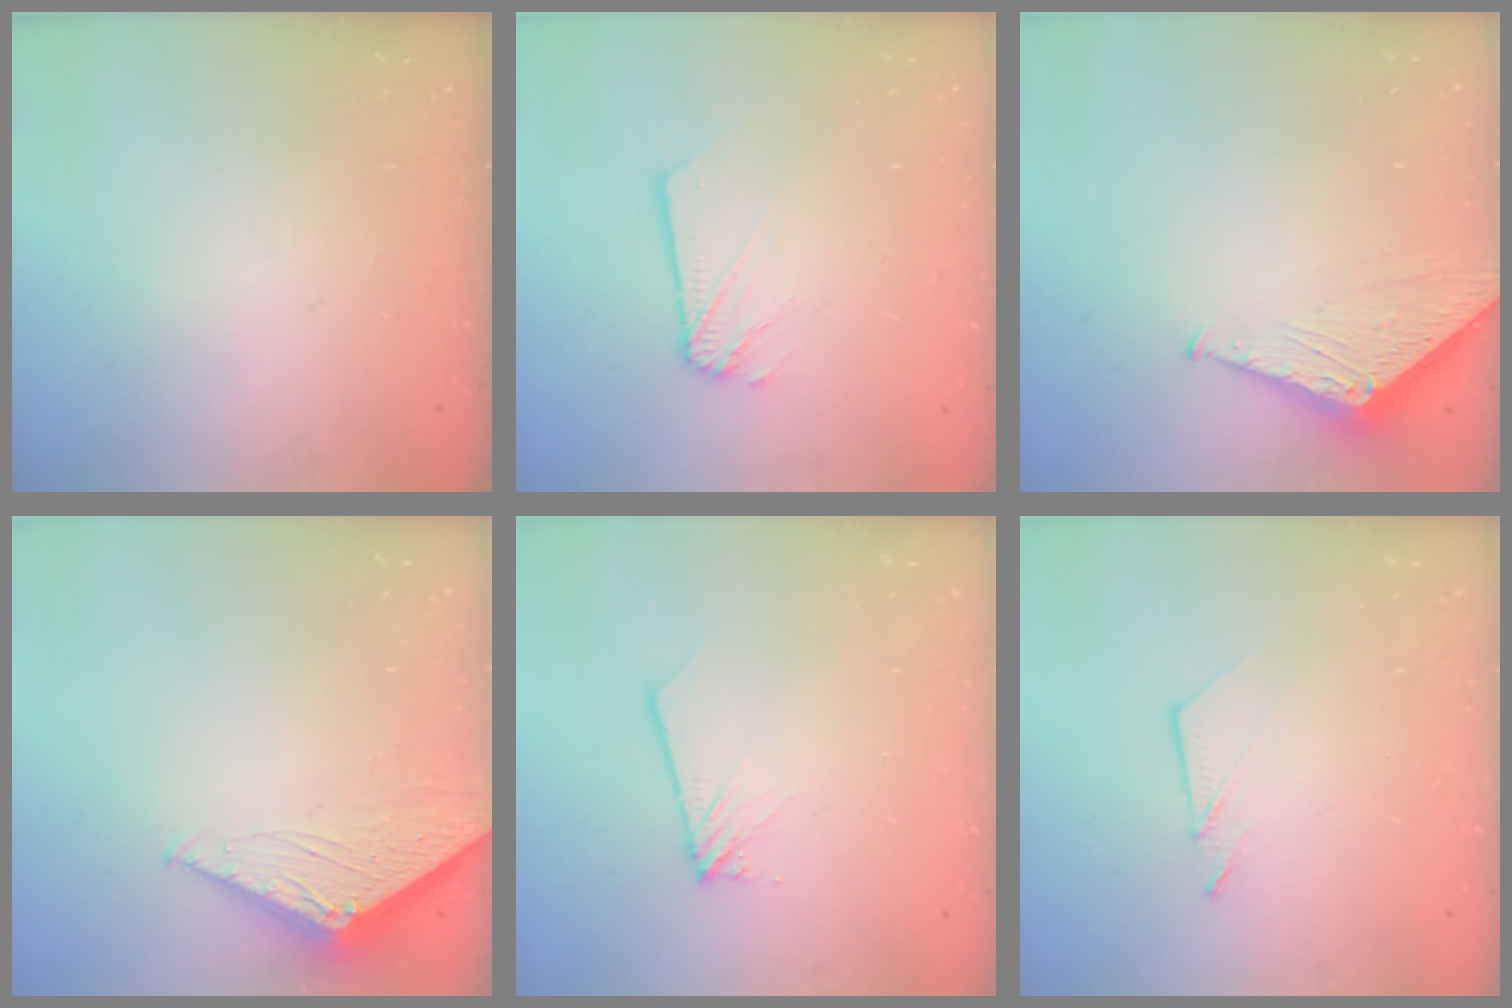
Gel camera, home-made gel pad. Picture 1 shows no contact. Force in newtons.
{"total": 1.2, "press": 1.2, "slide": 0.1}
{"total": 3.5, "press": 3.4, "slide": 0.3}
{"total": 4.0, "press": 4.0, "slide": 0.1}
{"total": 1.7, "press": 1.7, "slide": 0.1}
{"total": 4.5, "press": 4.5, "slide": 0.1}